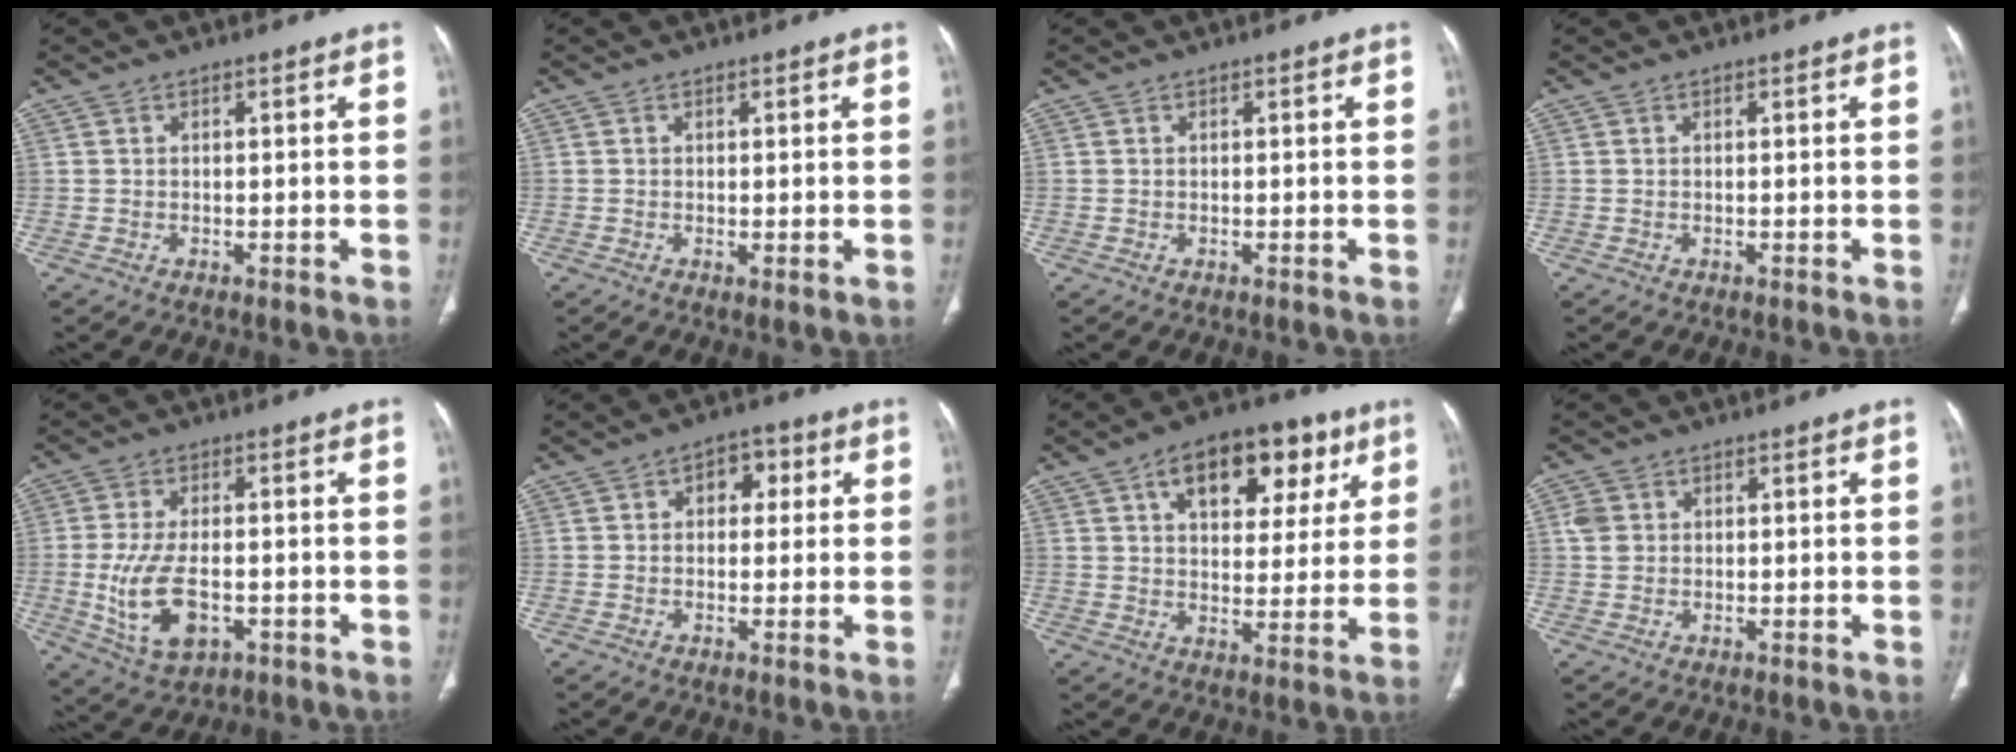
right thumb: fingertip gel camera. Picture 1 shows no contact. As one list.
[{"total": 0.9, "force": [0.0, 0.2, 0.8], "torque": [-0.019, -0.006, 0.001]}, {"total": 0.0}, {"total": 0.0}, {"total": 11.0, "force": [-2.4, 5.9, 9.0], "torque": [-0.175, 0.000, -0.029]}, {"total": 5.4, "force": [1.5, 3.6, 3.6], "torque": [-0.020, 0.007, 0.014]}, {"total": 16.7, "force": [7.6, 9.5, 11.4], "torque": [-0.117, -0.007, 0.112]}, {"total": 2.9, "force": [0.7, 2.5, 1.2], "torque": [-0.015, 0.002, 0.016]}]